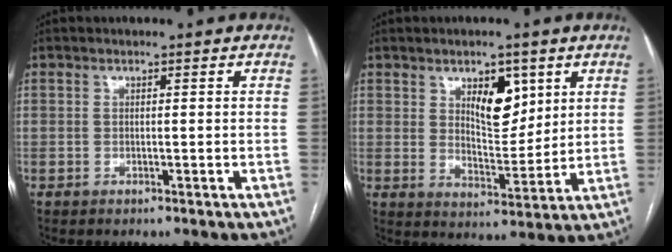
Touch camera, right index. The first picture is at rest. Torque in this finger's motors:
{"motor_torque": [0.16, 0.27, 0.23, 0.05]}